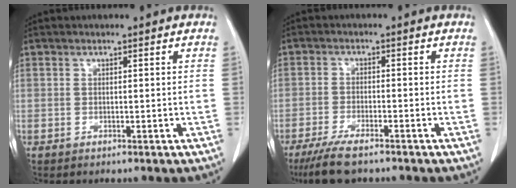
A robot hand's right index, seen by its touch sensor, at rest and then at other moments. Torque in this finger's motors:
{"motor_torque": [0.52, -0.48, 0.15, 0.02]}